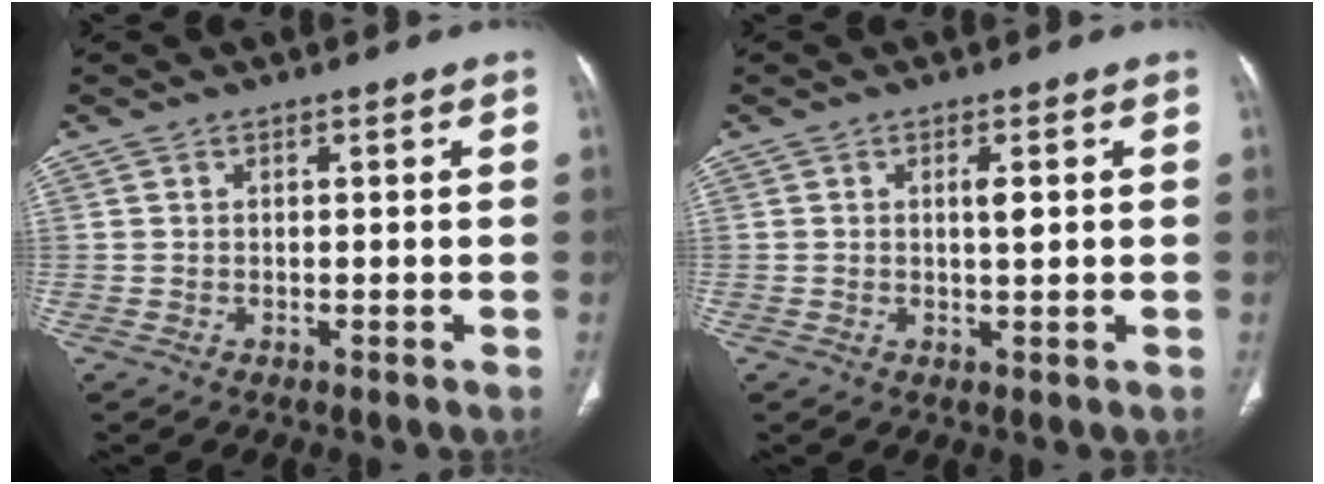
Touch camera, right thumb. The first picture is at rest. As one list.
[{"total": 2.2, "force": [0.5, 0.6, 2.1], "torque": [-0.036, -0.002, 0.008]}]